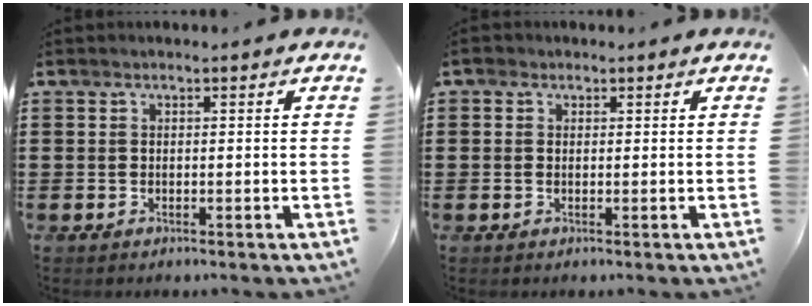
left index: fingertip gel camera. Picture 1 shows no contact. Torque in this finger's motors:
{"motor_torque": [0.91, 1.00, -0.08, 0.00]}